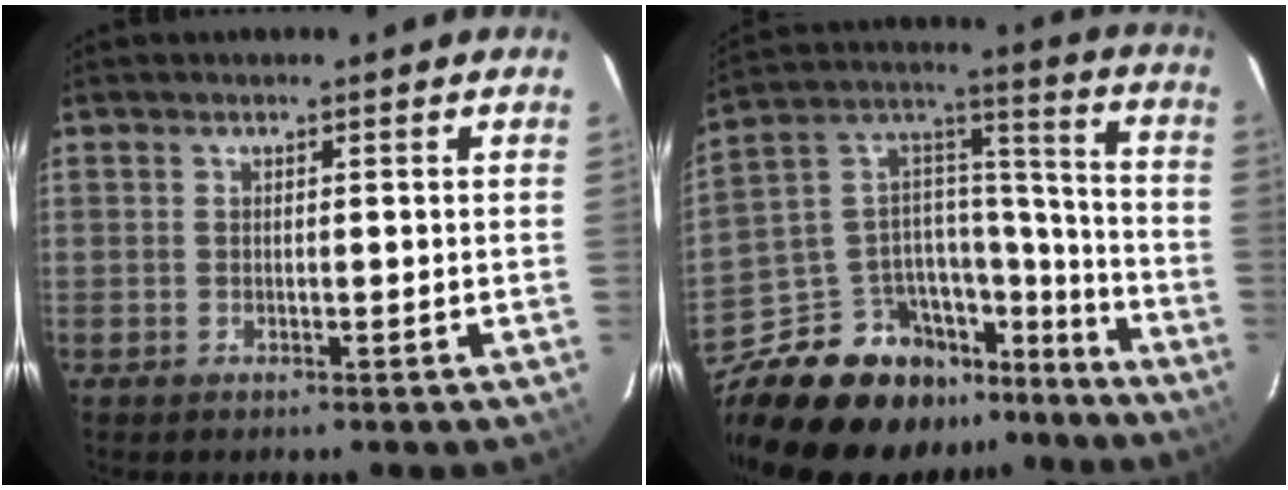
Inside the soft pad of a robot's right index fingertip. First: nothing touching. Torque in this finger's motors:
{"motor_torque": [0.74, -1.07, -0.03, -0.21]}